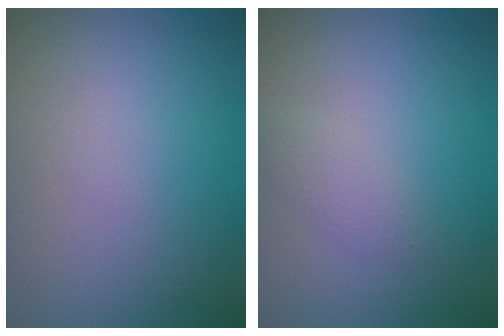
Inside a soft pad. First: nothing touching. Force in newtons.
{"total": 1.3, "press": 1.3, "slide": 0.0}